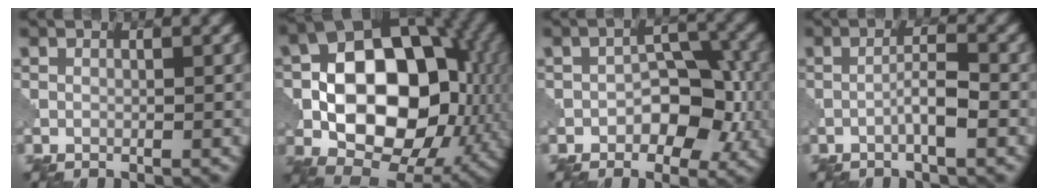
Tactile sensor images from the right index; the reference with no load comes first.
{"total": 14.7, "force": [-1.6, 9.8, 10.9], "torque": [-0.148, 0.010, -0.038]}
{"total": 5.2, "force": [-1.6, 3.3, 3.7], "torque": [-0.035, 0.004, -0.024]}
{"total": 2.6, "force": [-1.1, 0.2, 2.3], "torque": [-0.041, 0.010, -0.024]}